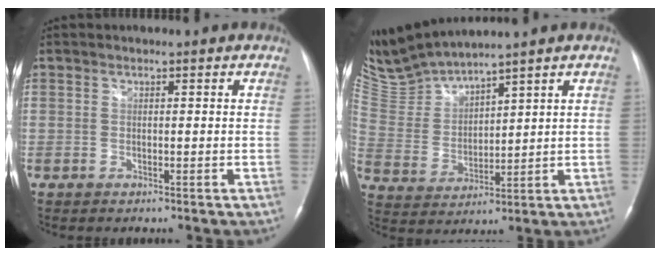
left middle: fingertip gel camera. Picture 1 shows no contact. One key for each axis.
{"total": 8.8, "fx": 8.6, "fy": -1.1, "fz": 1.5, "tx": -0.060, "ty": -0.001, "tz": 0.196}